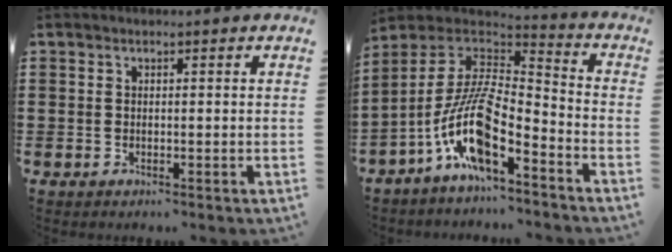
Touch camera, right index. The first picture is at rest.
{"total": 12.7, "force": [-6.7, 3.5, 10.1], "torque": [-0.232, -0.012, -0.142]}